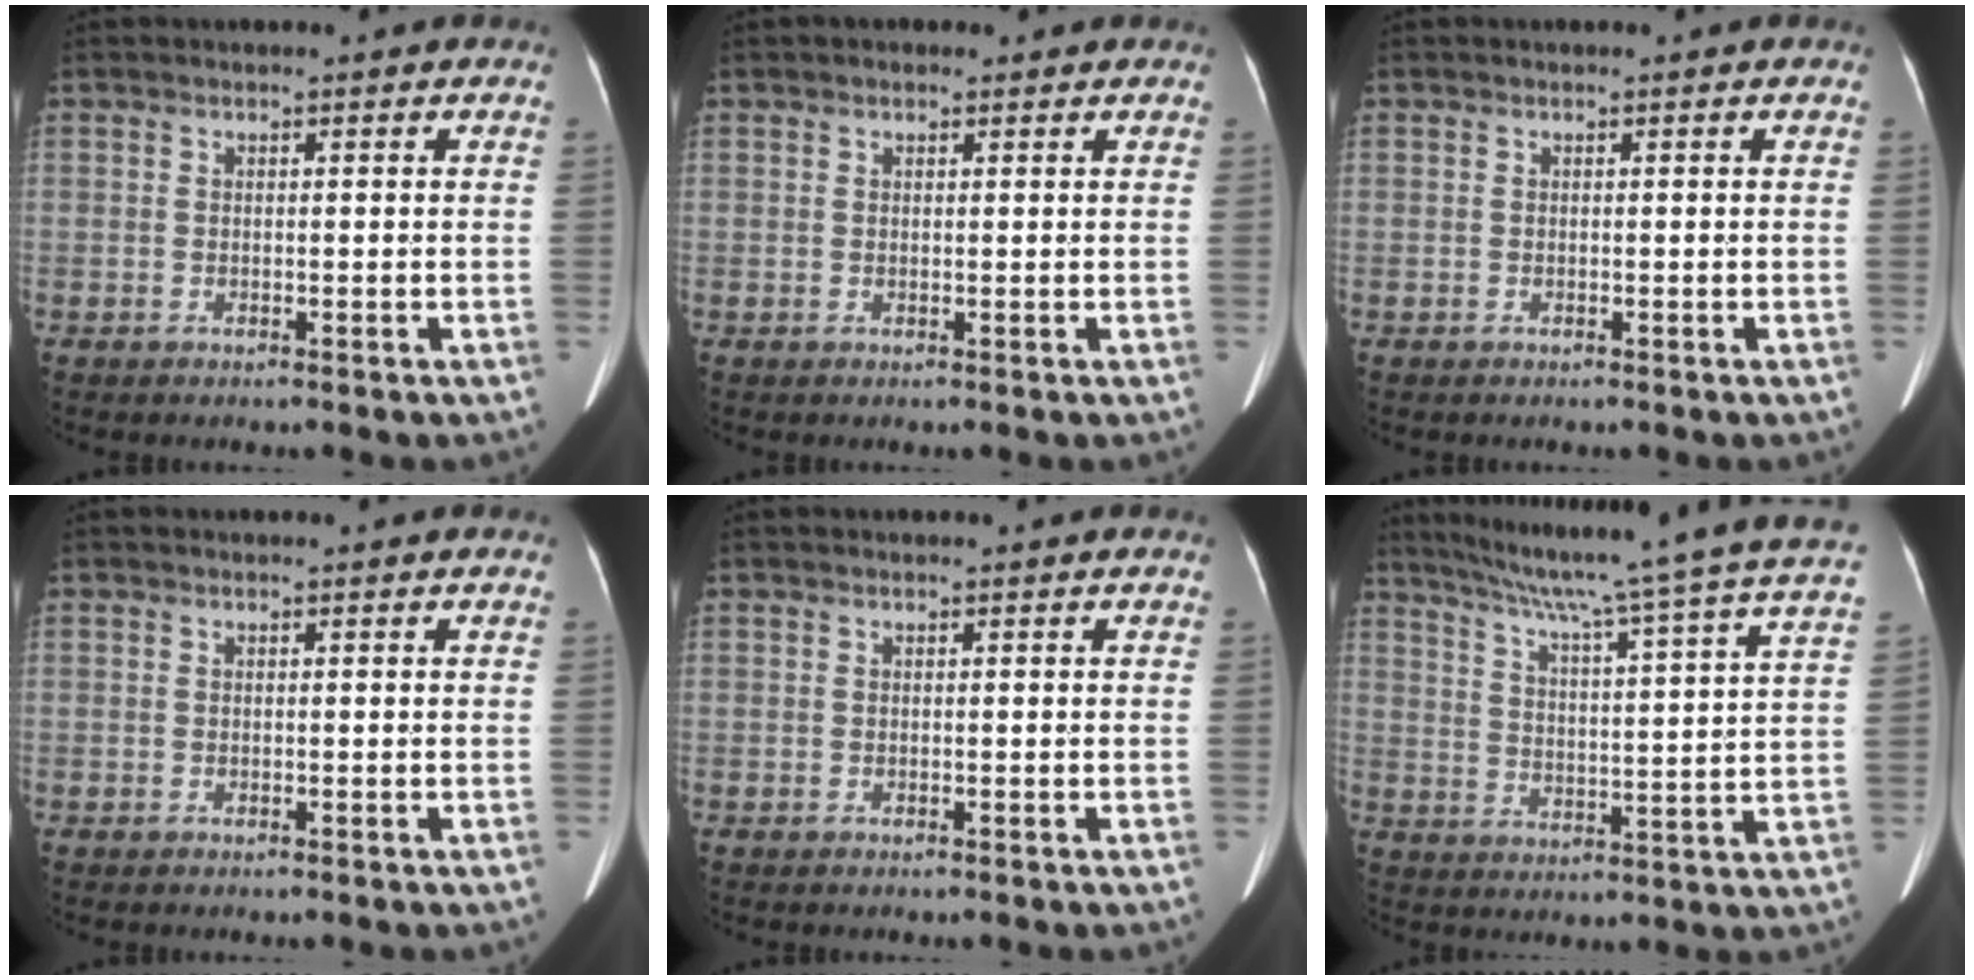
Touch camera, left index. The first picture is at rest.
{"total": 1.0, "force": [0.7, 0.7, 0.4], "torque": [-0.011, 0.011, 0.006]}
{"total": 0.0}
{"total": 0.0}
{"total": 0.0}
{"total": 26.3, "force": [22.2, -1.5, 14.1], "torque": [-0.228, -0.042, 0.292]}